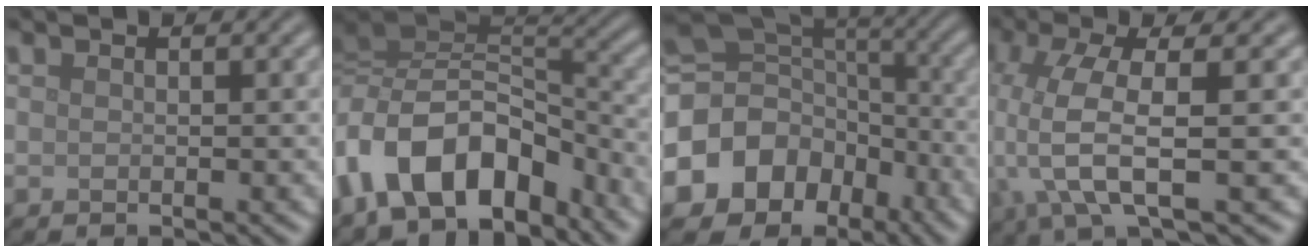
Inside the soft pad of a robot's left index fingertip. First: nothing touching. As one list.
[{"total": 12.5, "force": [-6.5, 7.6, 7.5], "torque": [-0.145, 0.013, -0.122]}, {"total": 14.4, "force": [-6.7, 11.7, 5.1], "torque": [-0.128, -0.017, -0.111]}, {"total": 7.3, "force": [-0.9, 2.2, 7.0], "torque": [-0.159, -0.001, -0.021]}]